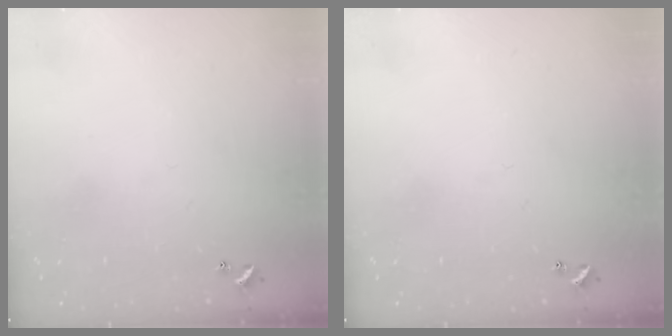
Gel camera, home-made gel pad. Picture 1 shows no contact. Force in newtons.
{"total": 0.0}